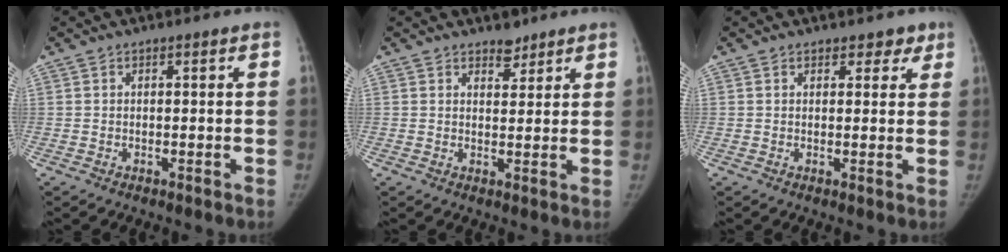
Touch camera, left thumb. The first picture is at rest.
{"total": 2.8, "force": [2.3, 1.5, 0.7], "torque": [0.006, -0.016, 0.034]}
{"total": 2.9, "force": [2.0, 1.8, 1.0], "torque": [0.016, -0.008, 0.022]}